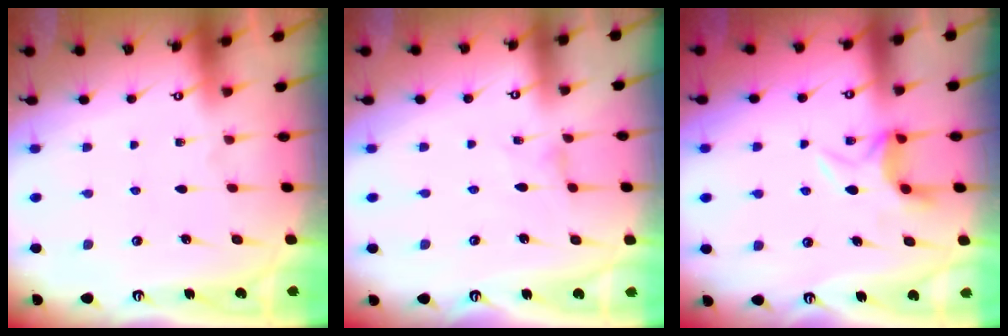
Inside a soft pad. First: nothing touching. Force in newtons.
{"total": 0.0}
{"total": 7.5, "press": 7.4, "slide": 1.1}